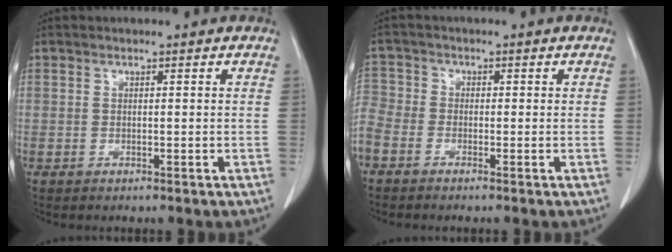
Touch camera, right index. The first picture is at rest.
{"total": 7.1, "force": [-3.7, 5.4, 2.7], "torque": [-0.100, 0.005, -0.078]}